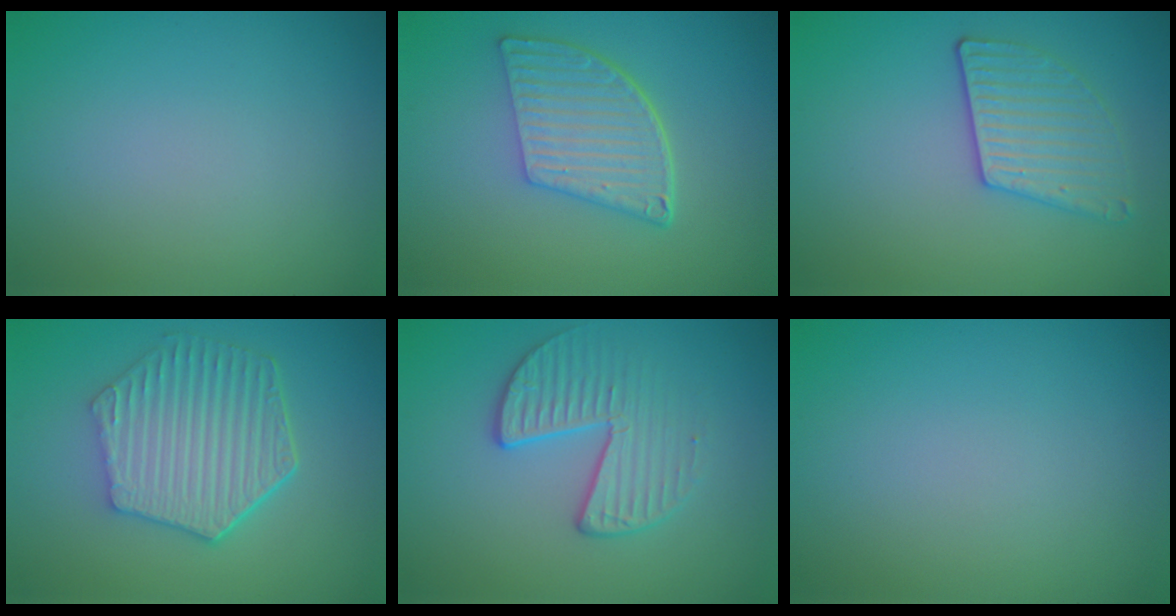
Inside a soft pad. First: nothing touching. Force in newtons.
{"total": 5.8, "press": 4.2, "slide": 3.9}
{"total": 3.0, "press": 2.9, "slide": 0.7}
{"total": 6.3, "press": 4.9, "slide": 3.9}
{"total": 3.5, "press": 2.9, "slide": 2.0}
{"total": 0.0}